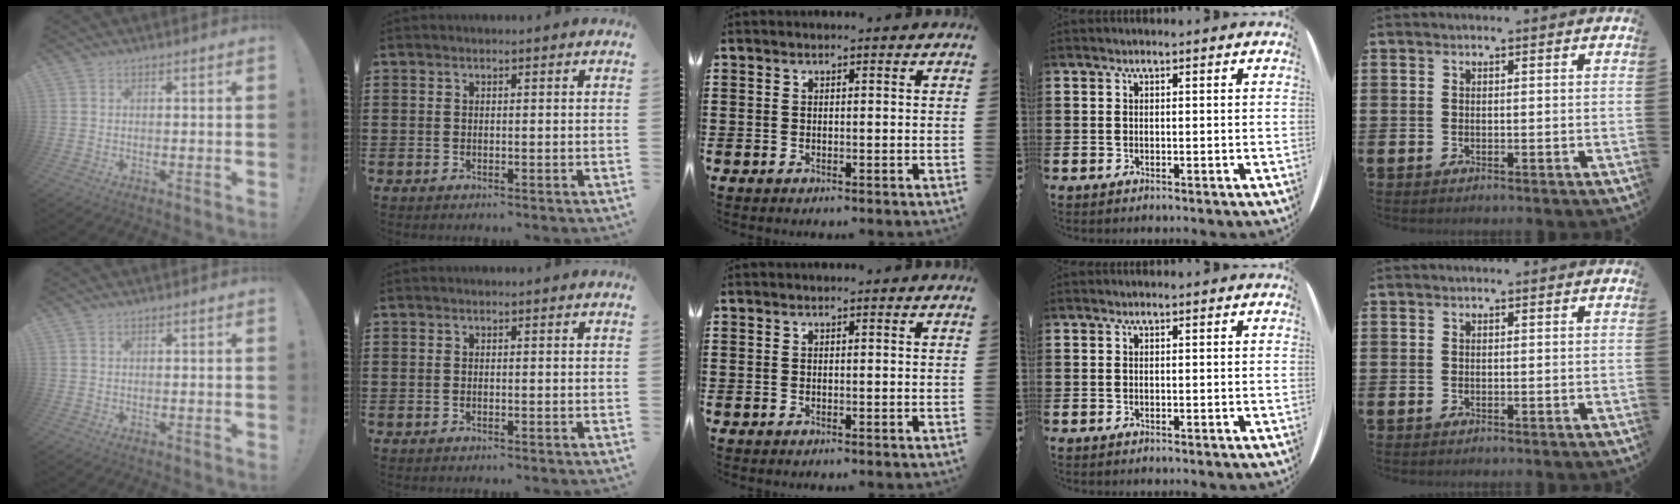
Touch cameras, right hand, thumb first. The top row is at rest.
{}